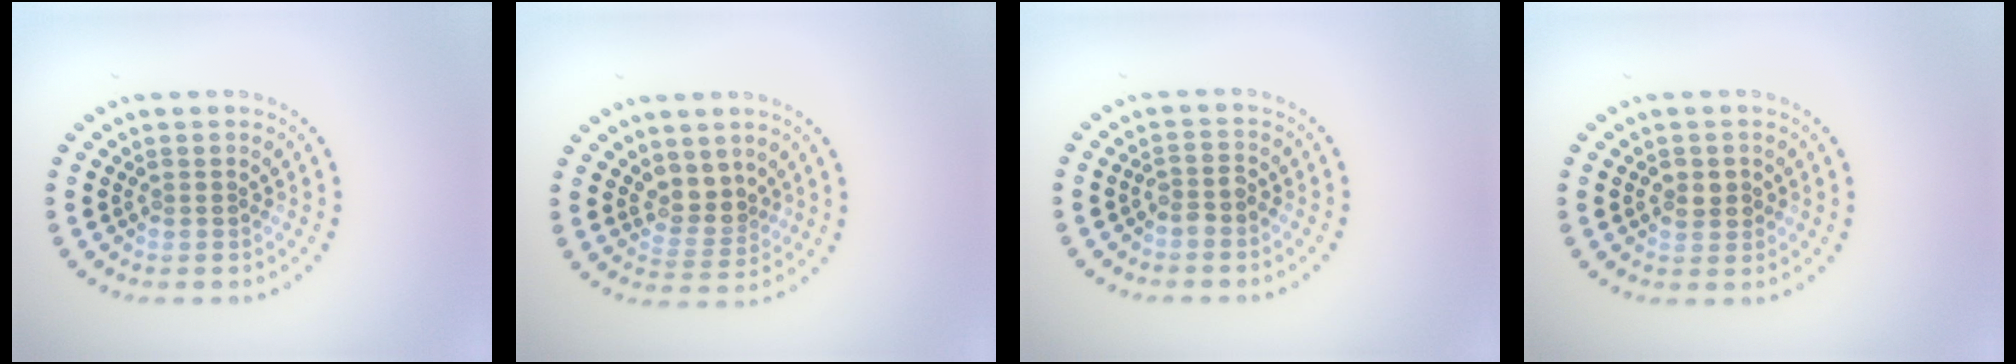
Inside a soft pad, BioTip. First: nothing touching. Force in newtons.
{"total": 2.6, "press": 2.0, "slide": 1.6}
{"total": 1.4, "press": 1.1, "slide": 0.8}
{"total": 1.7, "press": 1.7, "slide": 0.1}